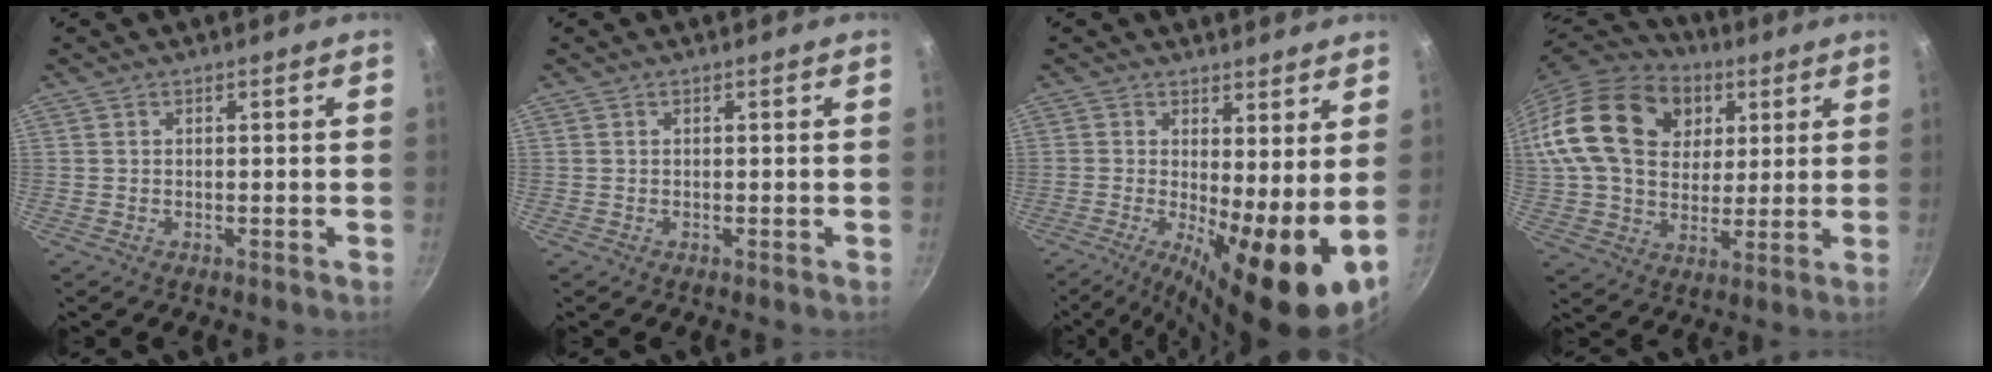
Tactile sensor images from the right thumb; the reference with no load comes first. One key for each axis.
{"total": 0.0}
{"total": 12.3, "fx": -0.7, "fy": 3.7, "fz": 11.7, "tx": -0.172, "ty": -0.008, "tz": -0.012}
{"total": 28.7, "fx": 10.3, "fy": 20.7, "fz": 17.1, "tx": -0.346, "ty": 0.017, "tz": 0.181}